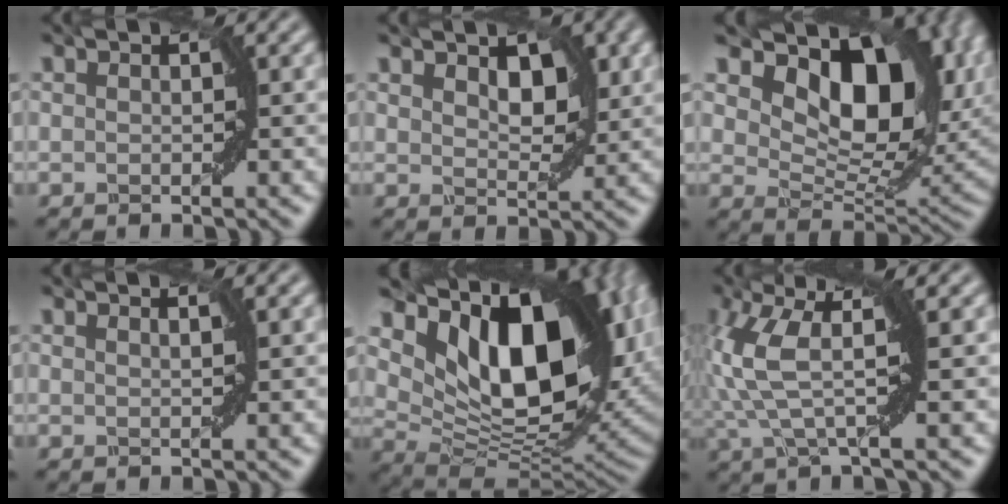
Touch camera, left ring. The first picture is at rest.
{"total": 3.7, "force": [1.7, 1.9, 2.7], "torque": [-0.049, -0.003, 0.030]}
{"total": 13.7, "force": [5.5, 7.8, 9.8], "torque": [-0.130, 0.000, 0.098]}
{"total": 1.1, "force": [0.8, 0.2, 0.7], "torque": [-0.001, -0.002, 0.008]}
{"total": 15.6, "force": [5.9, 8.6, 11.6], "torque": [-0.166, 0.002, 0.104]}
{"total": 7.1, "force": [1.2, 2.1, 6.7], "torque": [-0.162, 0.007, 0.022]}